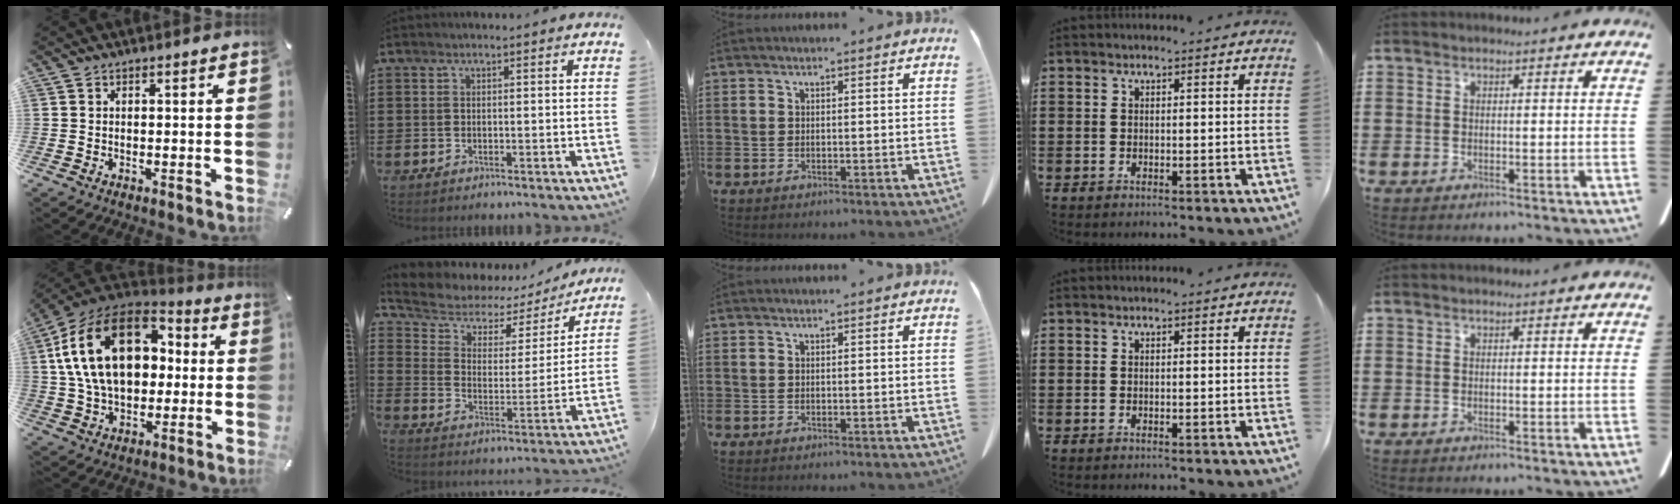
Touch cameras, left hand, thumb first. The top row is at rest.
{"thumb": {"total": 23.7, "force": [4.3, 16.4, 16.5], "torque": [-0.327, 0.005, 0.068]}, "index": {"total": 4.6, "force": [3.3, 2.9, 1.1], "torque": [-0.053, -0.020, 0.049]}}